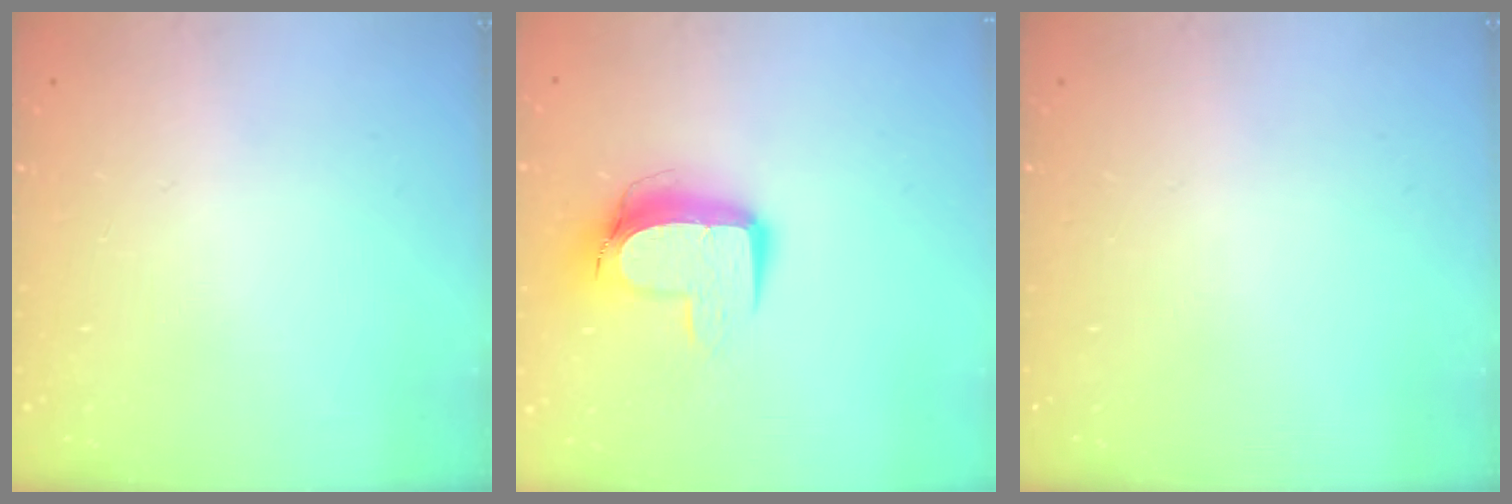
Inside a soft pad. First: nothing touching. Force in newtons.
{"total": 11.0, "press": 10.9, "slide": 1.1}
{"total": 0.0}